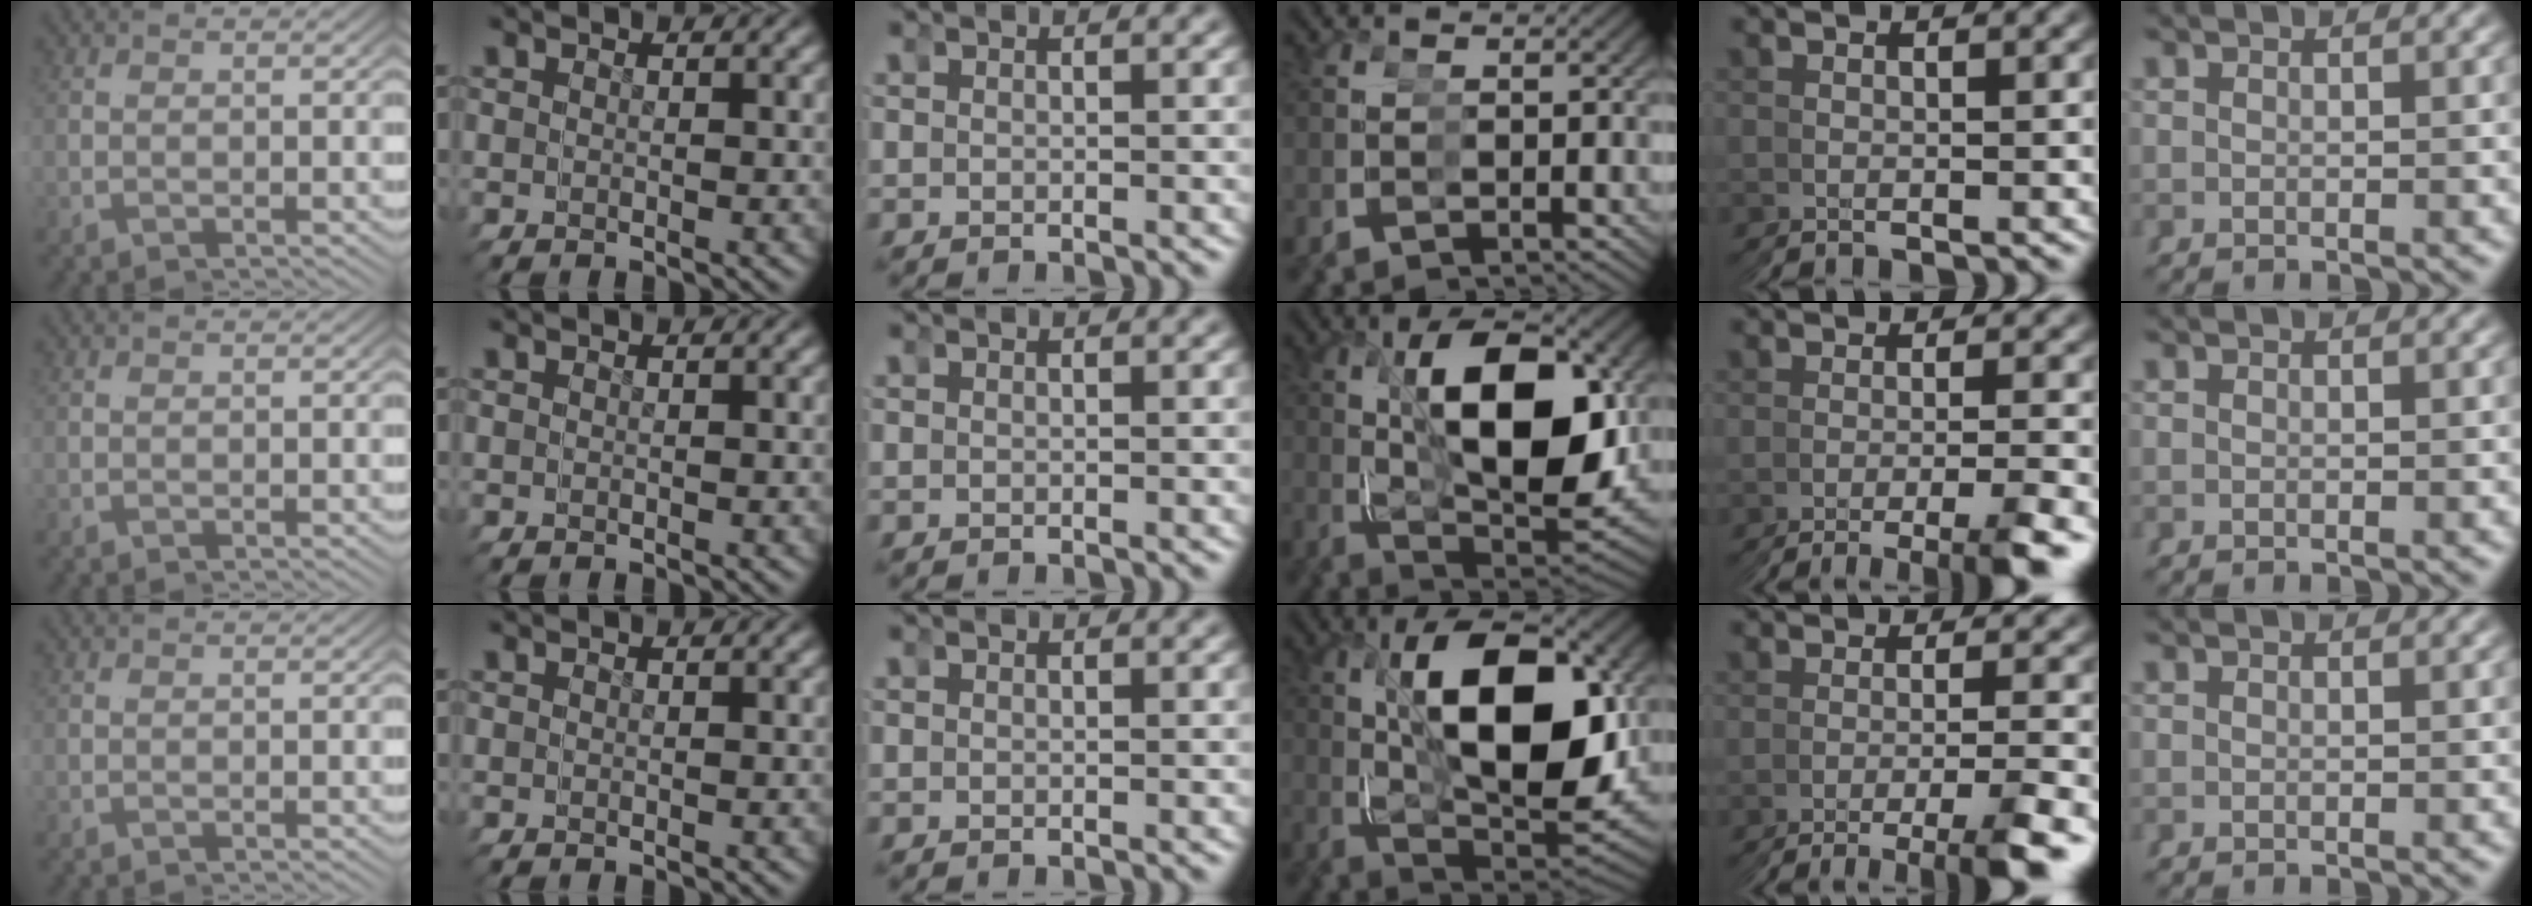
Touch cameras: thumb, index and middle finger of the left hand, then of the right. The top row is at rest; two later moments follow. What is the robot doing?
{"motion": "grasp_and_lifting", "object": "toy banana"}